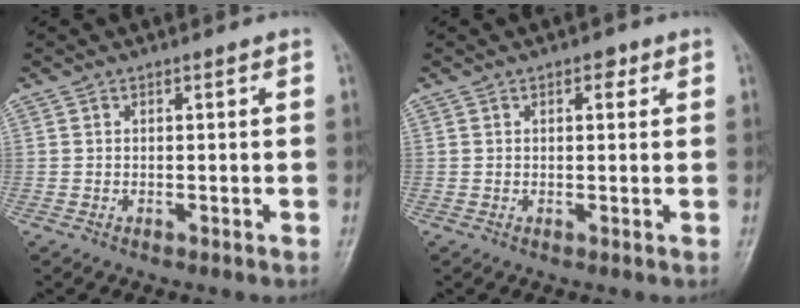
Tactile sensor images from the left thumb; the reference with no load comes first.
{"total": 2.0, "force": [1.0, 1.1, 1.4], "torque": [-0.010, -0.001, 0.011]}